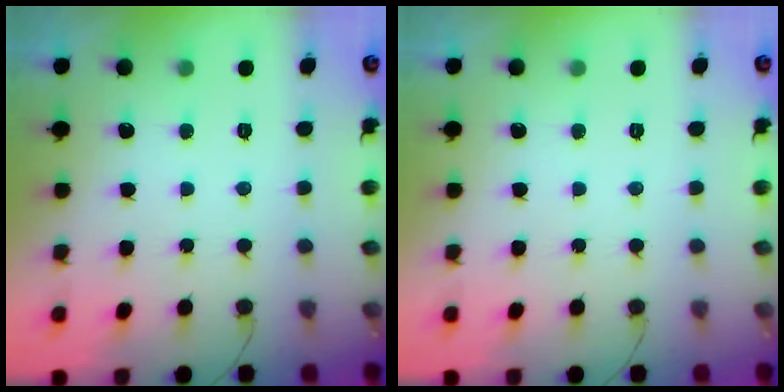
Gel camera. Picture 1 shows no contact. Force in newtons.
{"total": 0.0}